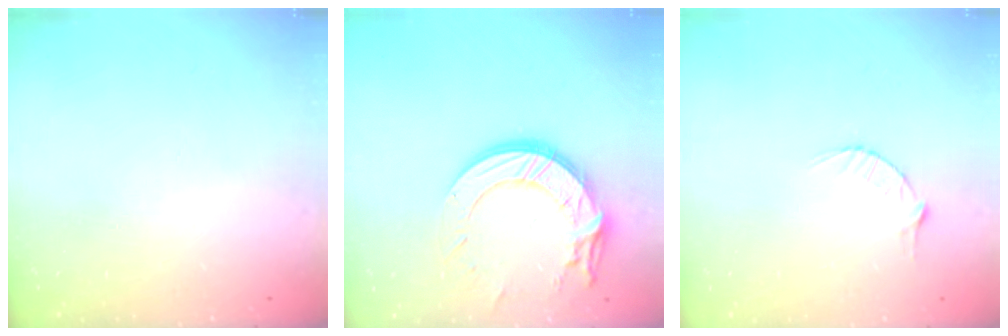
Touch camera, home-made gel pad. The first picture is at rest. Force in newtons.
{"total": 14.7, "press": 14.6, "slide": 1.4}
{"total": 3.4, "press": 3.4, "slide": 0.4}